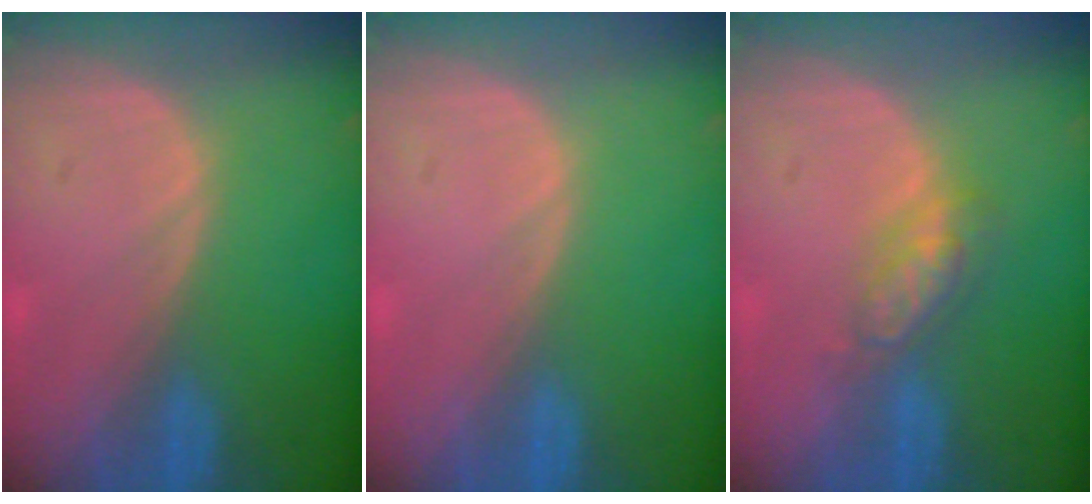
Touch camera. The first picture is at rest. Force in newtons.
{"total": 0.0}
{"total": 4.8, "press": 4.2, "slide": 2.2}